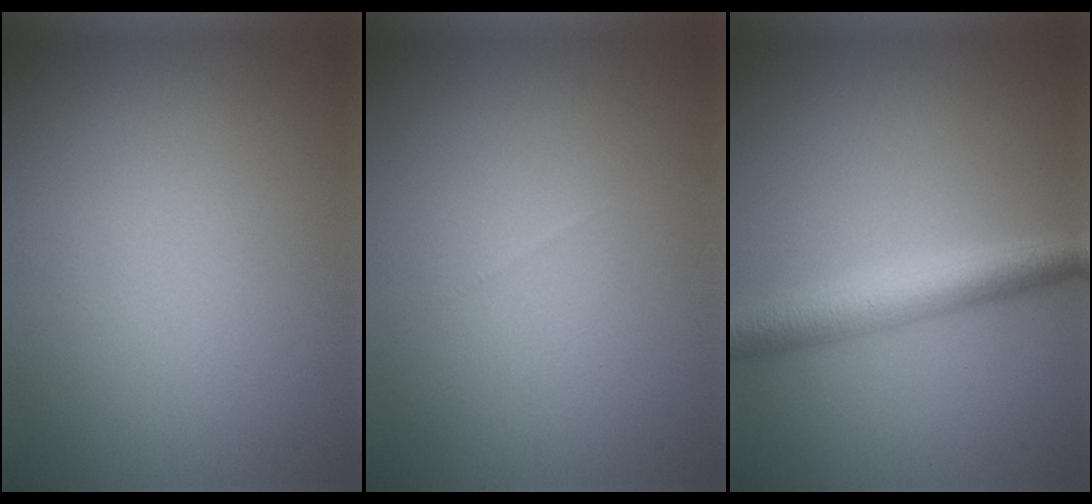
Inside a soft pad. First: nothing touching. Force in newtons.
{"total": 0.0}
{"total": 4.3, "press": 4.3, "slide": 0.1}